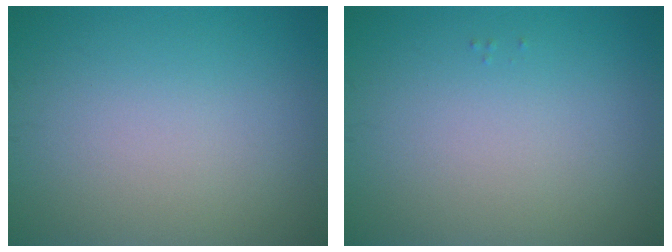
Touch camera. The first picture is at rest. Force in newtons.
{"total": 0.0}